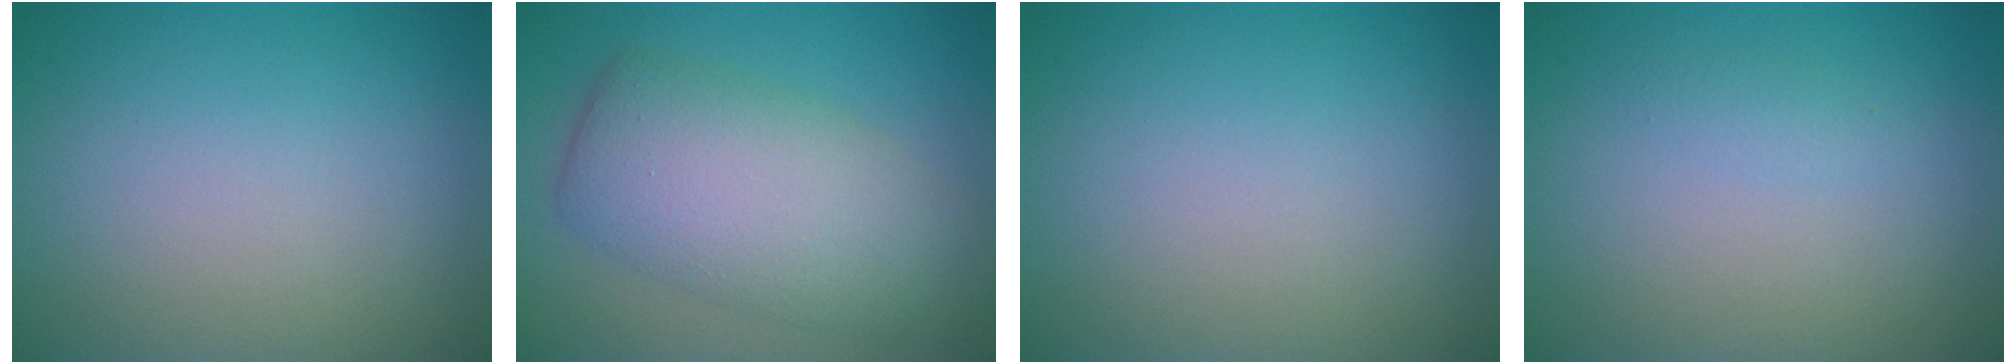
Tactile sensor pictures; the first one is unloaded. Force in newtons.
{"total": 7.8, "press": 7.8, "slide": 0.2}
{"total": 0.0}
{"total": 0.7, "press": 0.7, "slide": 0.0}